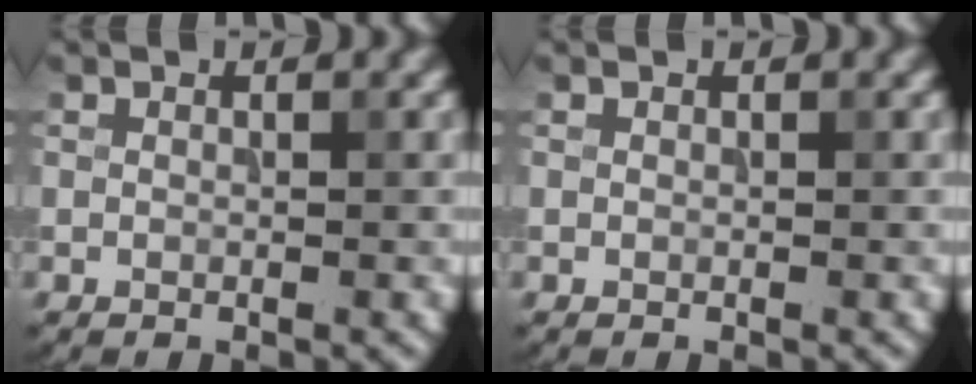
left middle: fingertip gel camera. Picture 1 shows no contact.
{"total": 0.0}